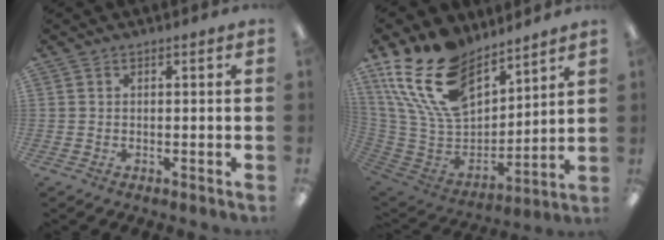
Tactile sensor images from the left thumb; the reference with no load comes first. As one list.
[{"total": 22.1, "force": [14.4, 12.2, 11.5], "torque": [-0.257, -0.078, 0.267]}]